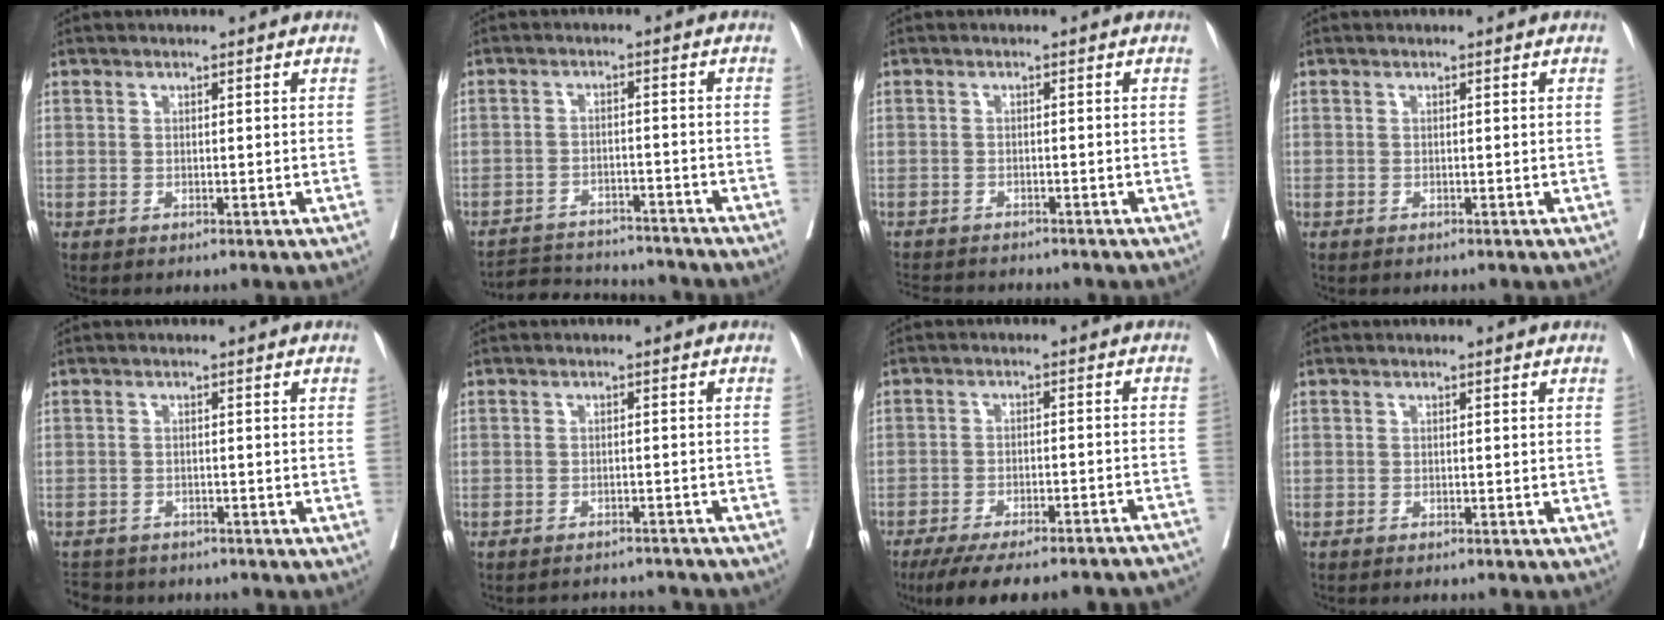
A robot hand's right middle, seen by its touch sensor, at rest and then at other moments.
{"total": 11.7, "force": [-11.3, 1.9, 2.4], "torque": [-0.038, 0.009, -0.159]}
{"total": 7.4, "force": [-7.0, 1.3, 2.2], "torque": [-0.032, -0.008, -0.102]}
{"total": 0.0}
{"total": 7.3, "force": [-6.5, 2.8, 1.7], "torque": [-0.032, -0.003, -0.091]}
{"total": 9.3, "force": [-9.0, 2.1, 1.4], "torque": [-0.022, 0.012, -0.099]}
{"total": 23.5, "force": [-21.4, 3.0, 9.1], "torque": [-0.107, -0.013, -0.275]}
{"total": 5.9, "force": [-5.5, 0.8, 2.2], "torque": [-0.021, -0.010, -0.067]}